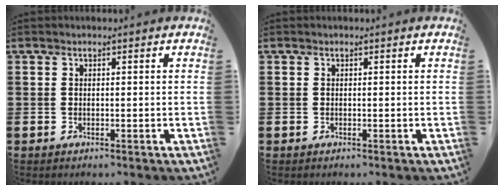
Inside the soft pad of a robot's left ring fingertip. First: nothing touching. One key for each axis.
{"total": 0.0}